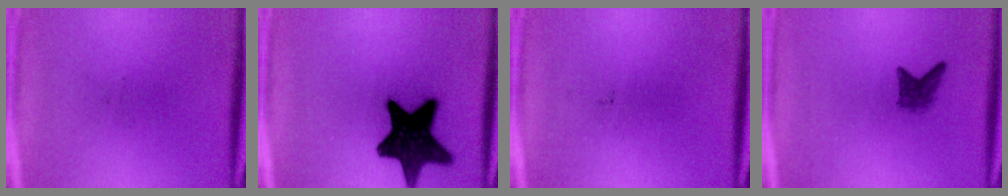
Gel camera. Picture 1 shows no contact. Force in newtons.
{"total": 15.5}
{"total": 0.0}
{"total": 2.1}